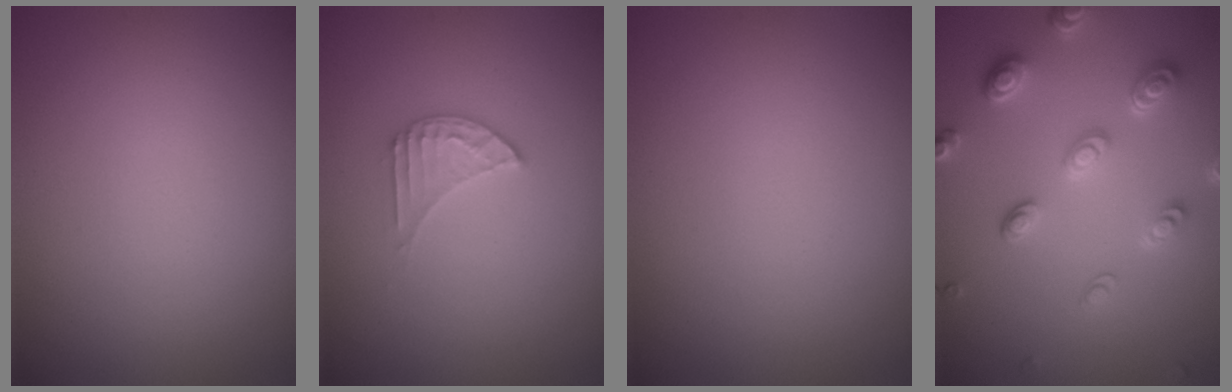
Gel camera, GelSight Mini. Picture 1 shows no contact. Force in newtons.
{"total": 2.1, "press": 2.0, "slide": 0.4}
{"total": 0.0}
{"total": 4.8, "press": 3.7, "slide": 3.1}